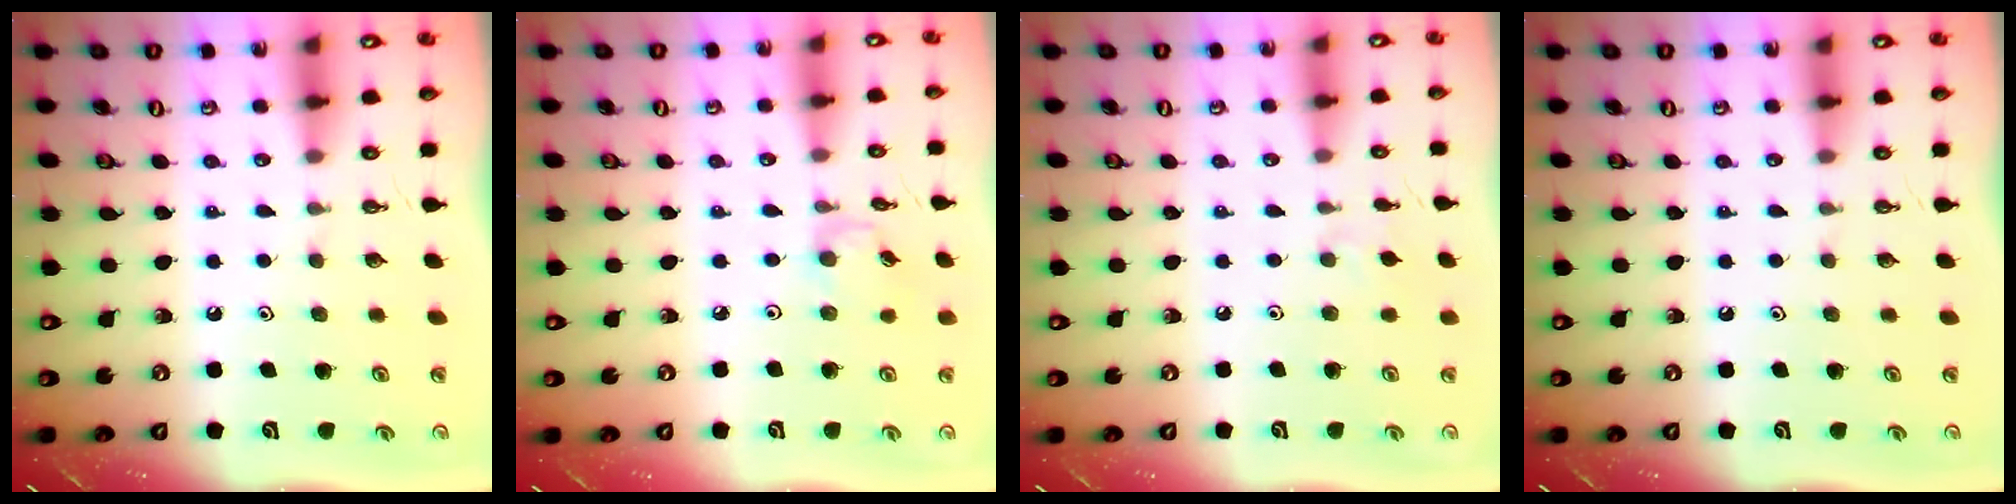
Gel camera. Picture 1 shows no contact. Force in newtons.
{"total": 3.1, "press": 3.1, "slide": 0.5}
{"total": 3.6, "press": 3.5, "slide": 0.7}
{"total": 0.0}